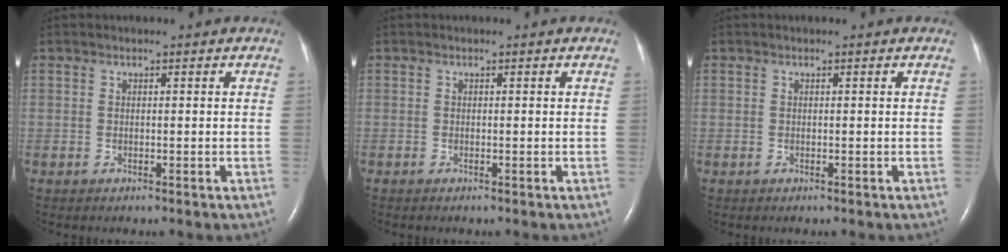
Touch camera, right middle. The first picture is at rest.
{"total": 0.0}
{"total": 0.0}